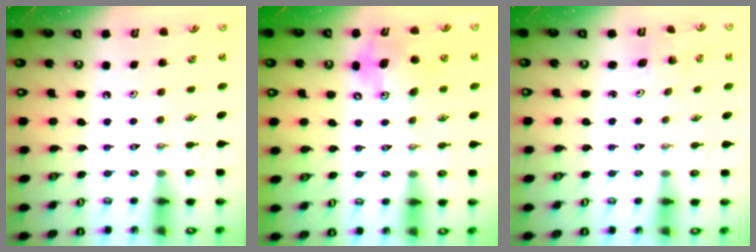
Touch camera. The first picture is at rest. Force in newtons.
{"total": 11.5, "press": 11.2, "slide": 2.6}
{"total": 1.5, "press": 1.5, "slide": 0.1}